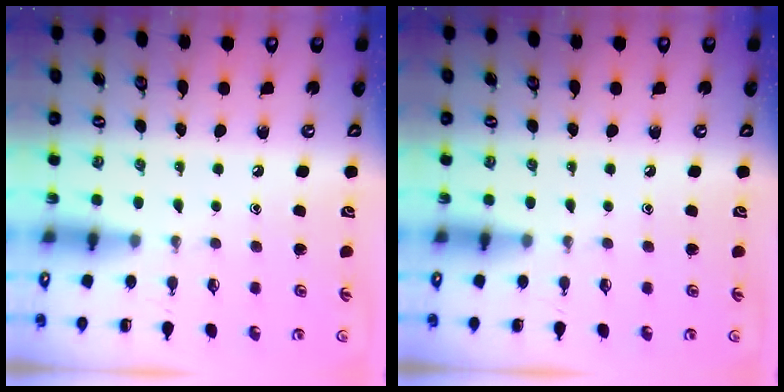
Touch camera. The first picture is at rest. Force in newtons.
{"total": 0.0}